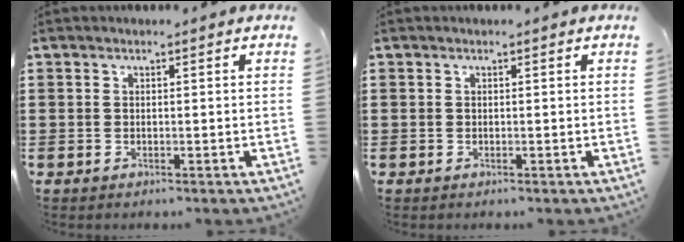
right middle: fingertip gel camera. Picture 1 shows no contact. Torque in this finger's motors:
{"motor_torque": [-0.24, -0.23, 0.00, 0.00]}